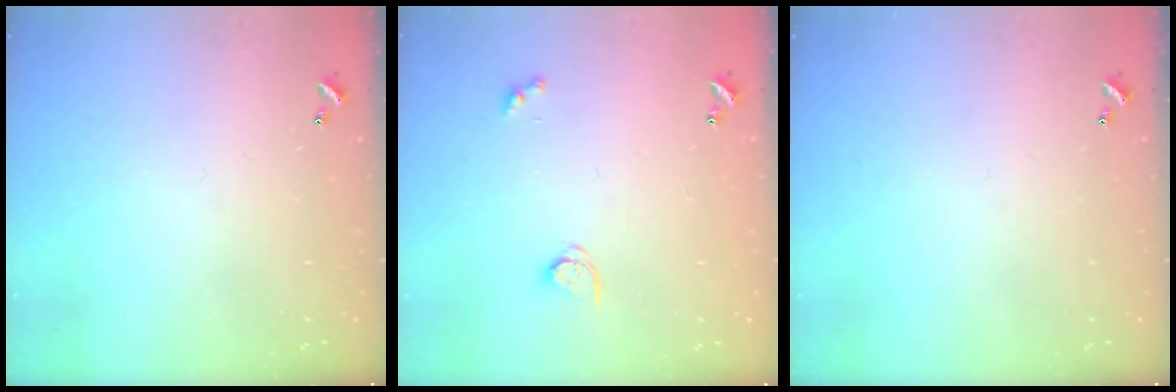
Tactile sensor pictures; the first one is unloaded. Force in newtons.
{"total": 2.9, "press": 2.9, "slide": 0.3}
{"total": 0.0}